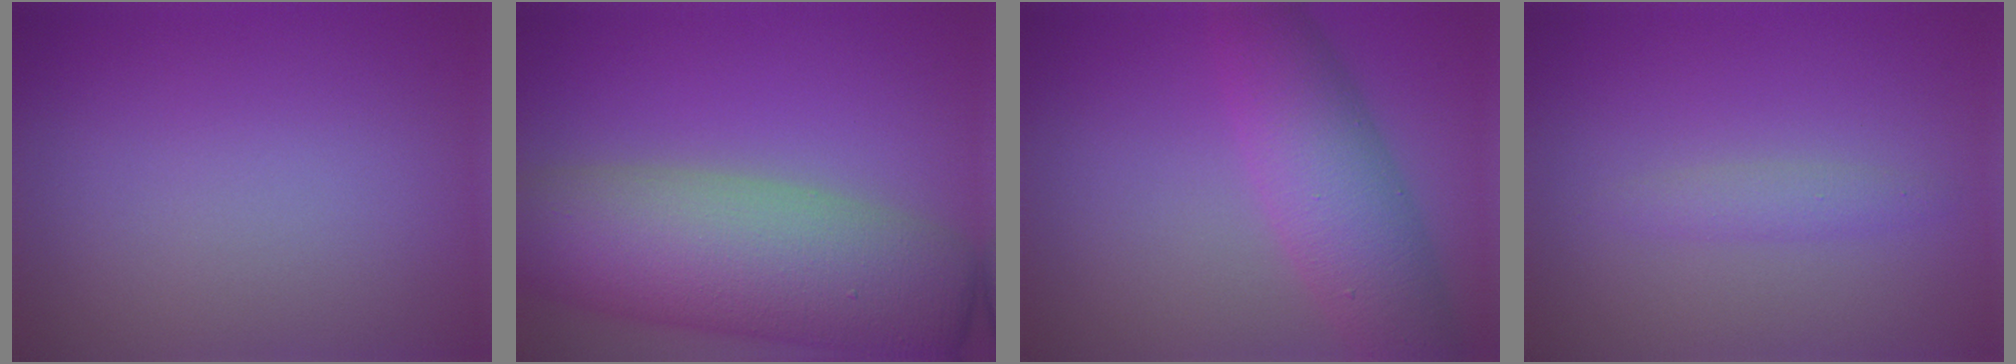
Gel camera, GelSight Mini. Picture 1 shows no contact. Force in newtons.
{"total": 12.3, "press": 12.2, "slide": 0.9}
{"total": 6.3, "press": 6.3, "slide": 0.2}
{"total": 1.4, "press": 1.4, "slide": 0.0}